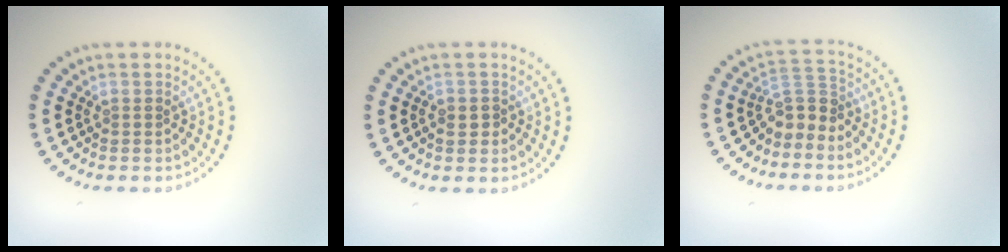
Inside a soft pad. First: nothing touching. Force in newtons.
{"total": 0.9, "press": 0.8, "slide": 0.2}
{"total": 2.8, "press": 2.2, "slide": 1.7}